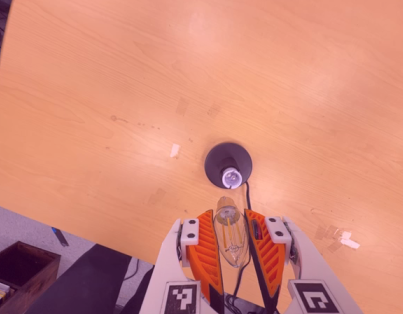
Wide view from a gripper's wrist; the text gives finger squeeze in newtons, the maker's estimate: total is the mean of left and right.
{"total": 12.7, "left": 13.7, "right": 11.8}